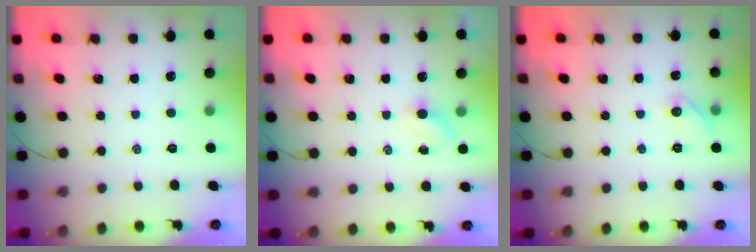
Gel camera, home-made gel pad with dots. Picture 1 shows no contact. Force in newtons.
{"total": 2.2, "press": 2.1, "slide": 0.8}
{"total": 5.2, "press": 5.0, "slide": 1.2}